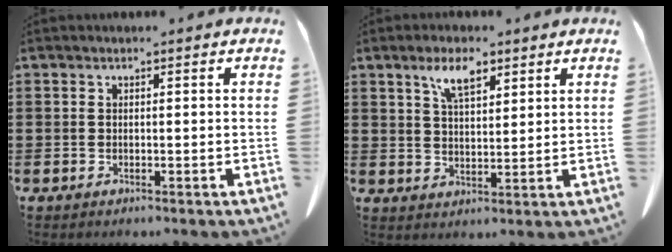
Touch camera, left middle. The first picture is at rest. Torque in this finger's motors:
{"motor_torque": [2.14, 0.00, 0.43, 0.15]}